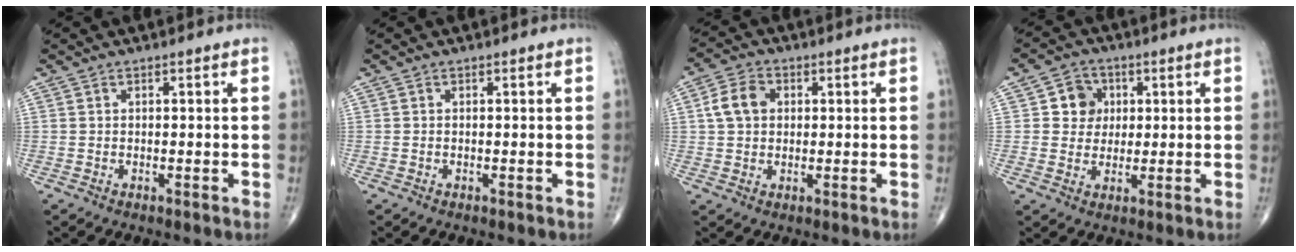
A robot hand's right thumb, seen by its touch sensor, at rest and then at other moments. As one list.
[{"total": 0.0}, {"total": 6.1, "force": [1.1, 4.6, 3.9], "torque": [-0.067, 0.011, 0.015]}, {"total": 5.9, "force": [1.3, 5.4, 2.0], "torque": [0.003, 0.004, 0.016]}]